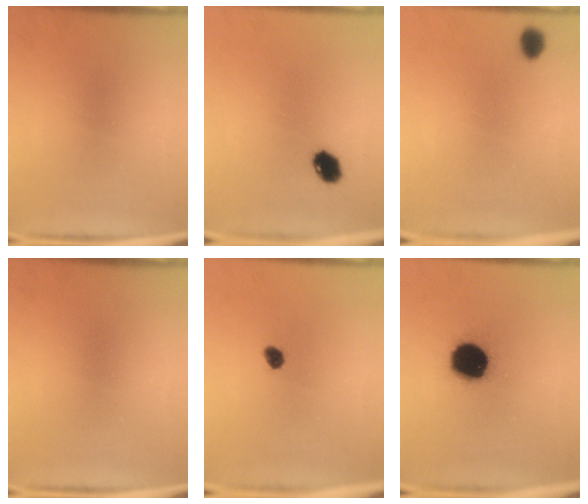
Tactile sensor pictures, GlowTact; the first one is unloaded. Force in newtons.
{"total": 4.3}
{"total": 3.0}
{"total": 0.0}
{"total": 2.0}
{"total": 15.9}